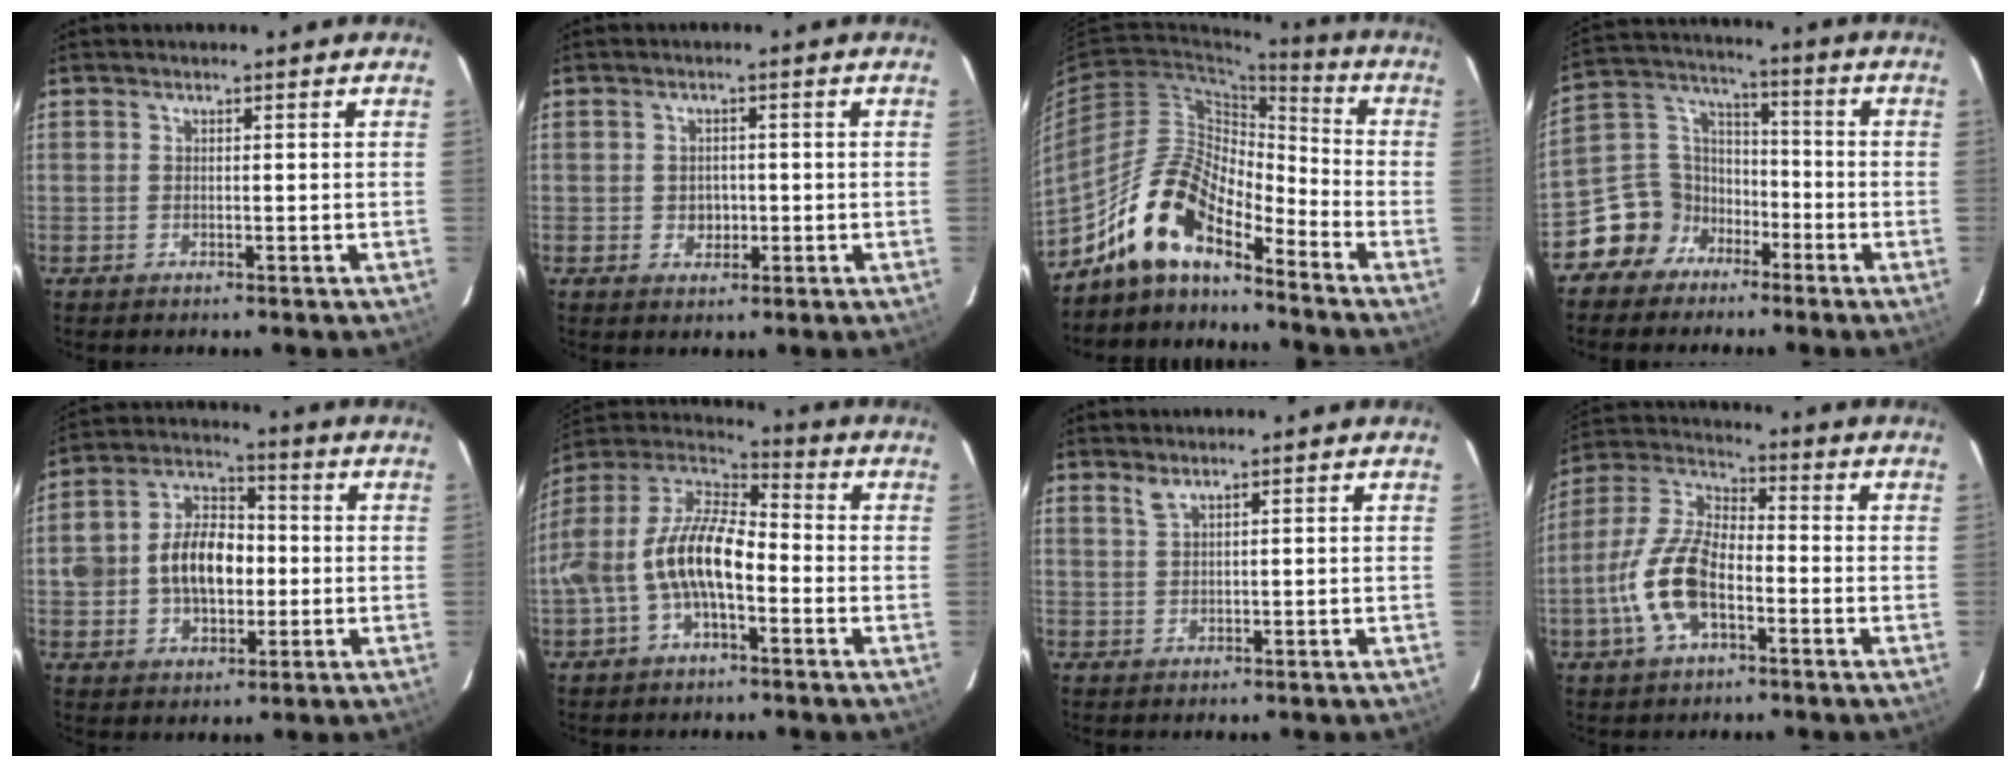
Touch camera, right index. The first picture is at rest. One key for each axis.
{"total": 2.8, "fx": -0.4, "fy": 2.5, "fz": 1.2, "tx": -0.020, "ty": 0.005, "tz": -0.001}
{"total": 13.3, "fx": -10.6, "fy": 4.2, "fz": 6.9, "tx": -0.132, "ty": 0.014, "tz": -0.212}
{"total": 10.7, "fx": -6.8, "fy": 8.2, "fz": 1.5, "tx": -0.048, "ty": 0.055, "tz": -0.126}
{"total": 12.3, "fx": -0.9, "fy": 8.3, "fz": 9.1, "tx": -0.176, "ty": 0.028, "tz": -0.012}
{"total": 14.4, "fx": -3.5, "fy": 6.2, "fz": 12.6, "tx": -0.250, "ty": 0.011, "tz": -0.069}
{"total": 1.4, "fx": 1.2, "fy": 0.0, "fz": 0.8, "tx": -0.018, "ty": 0.001, "tz": 0.025}
{"total": 13.0, "fx": -4.4, "fy": 6.1, "fz": 10.6, "tx": -0.230, "ty": 0.006, "tz": -0.086}